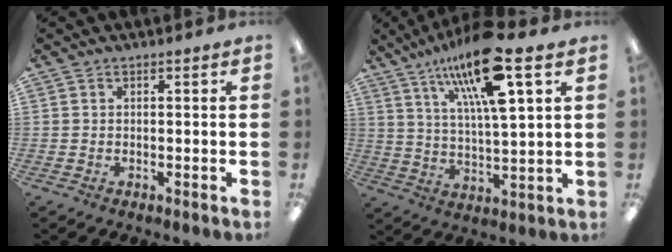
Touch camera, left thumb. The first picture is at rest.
{"total": 17.7, "force": [10.7, 4.2, 13.4], "torque": [-0.245, -0.047, 0.169]}